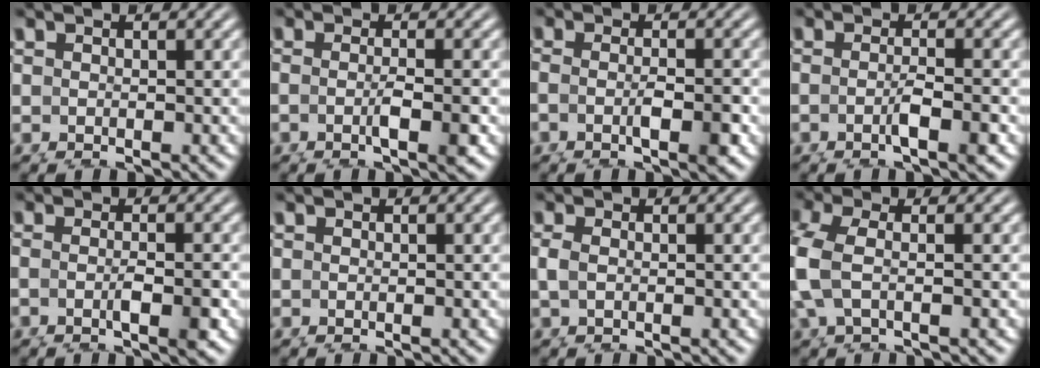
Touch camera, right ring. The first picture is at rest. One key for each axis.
{"total": 2.1, "fx": -0.1, "fy": 0.1, "fz": 2.1, "tx": -0.038, "ty": -0.011, "tz": 0.004}
{"total": 3.1, "fx": -0.3, "fy": 1.4, "fz": 2.8, "tx": -0.061, "ty": -0.018, "tz": 0.004}
{"total": 1.8, "fx": -0.3, "fy": -0.2, "fz": 1.8, "tx": -0.031, "ty": -0.010, "tz": 0.001}
{"total": 2.2, "fx": -0.2, "fy": 0.4, "fz": 2.2, "tx": -0.040, "ty": -0.010, "tz": 0.003}
{"total": 0.0}
{"total": 1.2, "fx": 0.5, "fy": 0.2, "fz": 1.1, "tx": -0.025, "ty": -0.006, "tz": 0.015}
{"total": 4.6, "fx": 1.3, "fy": 3.1, "fz": 3.2, "tx": -0.094, "ty": -0.005, "tz": 0.022}